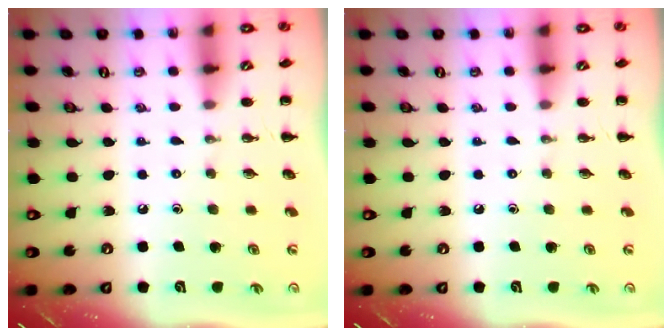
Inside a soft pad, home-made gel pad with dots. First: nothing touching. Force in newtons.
{"total": 0.0}